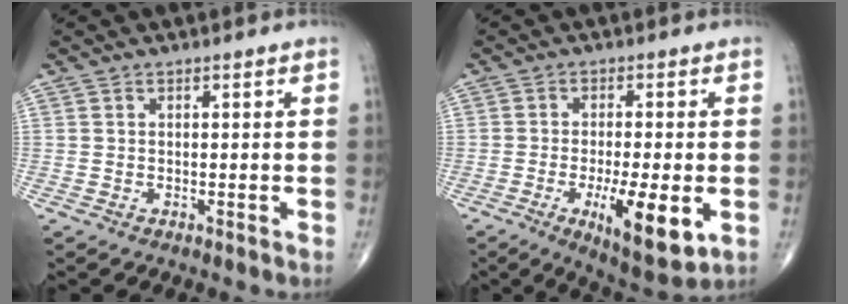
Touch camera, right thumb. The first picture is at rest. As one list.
[{"total": 11.9, "force": [-3.5, 3.4, 10.9], "torque": [-0.168, -0.019, -0.050]}]